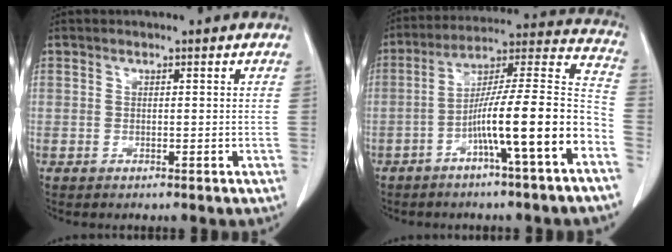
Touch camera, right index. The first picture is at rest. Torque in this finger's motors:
{"motor_torque": [2.01, -0.13, 1.05, 0.21]}